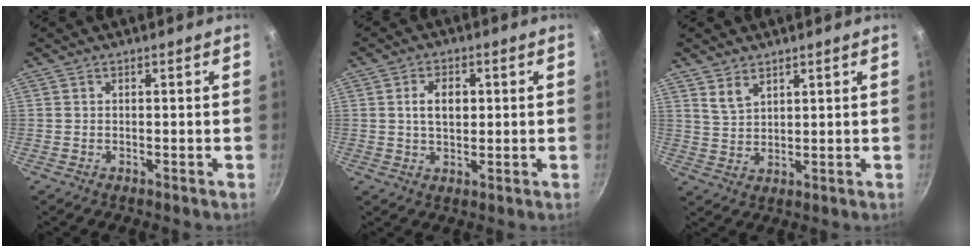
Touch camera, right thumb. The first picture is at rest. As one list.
[{"total": 5.4, "force": [0.8, 3.6, 4.0], "torque": [-0.053, 0.004, 0.014]}, {"total": 4.1, "force": [2.8, 2.2, 2.2], "torque": [-0.038, -0.017, 0.058]}]